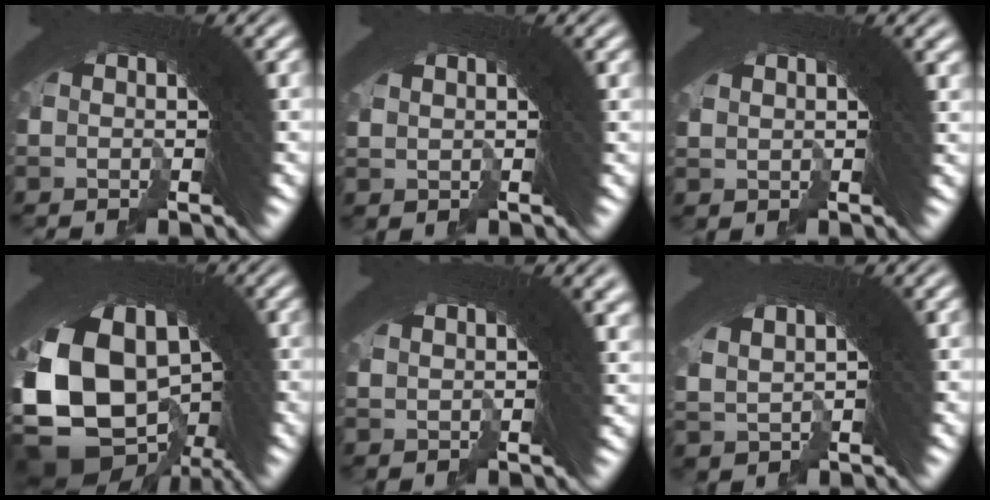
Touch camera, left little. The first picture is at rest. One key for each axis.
{"total": 1.5, "fx": 1.2, "fy": -0.8, "fz": 0.4, "tx": 0.012, "ty": 0.009, "tz": 0.024}
{"total": 1.9, "fx": 1.5, "fy": -0.7, "fz": 0.9, "tx": 0.003, "ty": 0.011, "tz": 0.028}
{"total": 16.7, "fx": -2.9, "fy": 11.5, "fz": 11.8, "tx": -0.253, "ty": -0.072, "tz": -0.013}
{"total": 3.0, "fx": 2.0, "fy": -0.5, "fz": 2.1, "tx": -0.002, "ty": 0.021, "tz": 0.031}
{"total": 2.3, "fx": 1.2, "fy": 1.0, "fz": 1.7, "tx": -0.020, "ty": 0.011, "tz": 0.033}